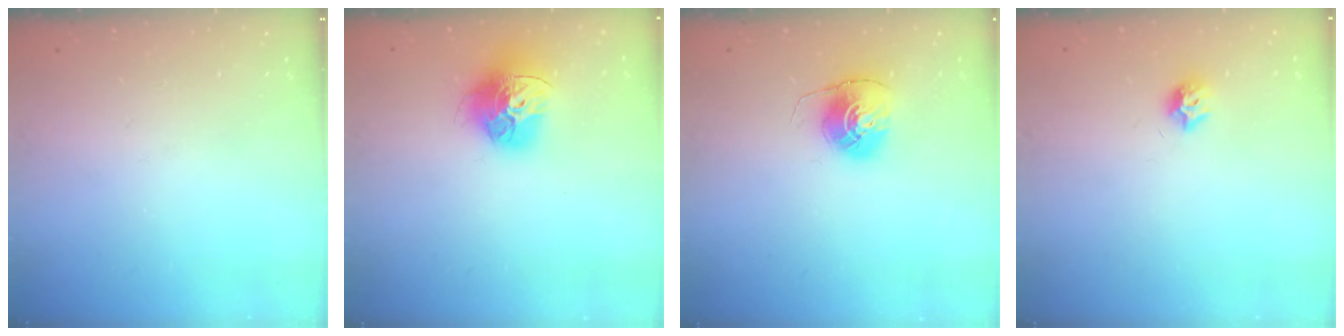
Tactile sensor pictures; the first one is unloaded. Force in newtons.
{"total": 16.0, "press": 15.9, "slide": 1.7}
{"total": 7.9, "press": 7.9, "slide": 0.1}
{"total": 6.9, "press": 6.9, "slide": 0.3}